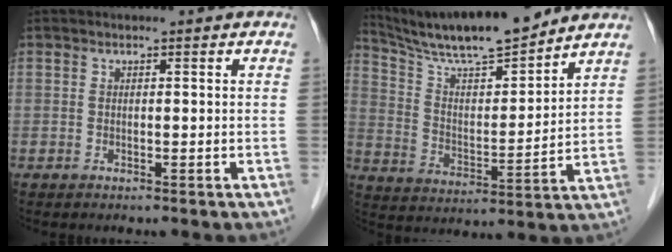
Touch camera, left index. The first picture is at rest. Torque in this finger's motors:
{"motor_torque": [0.41, -0.47, 0.26, 0.06]}